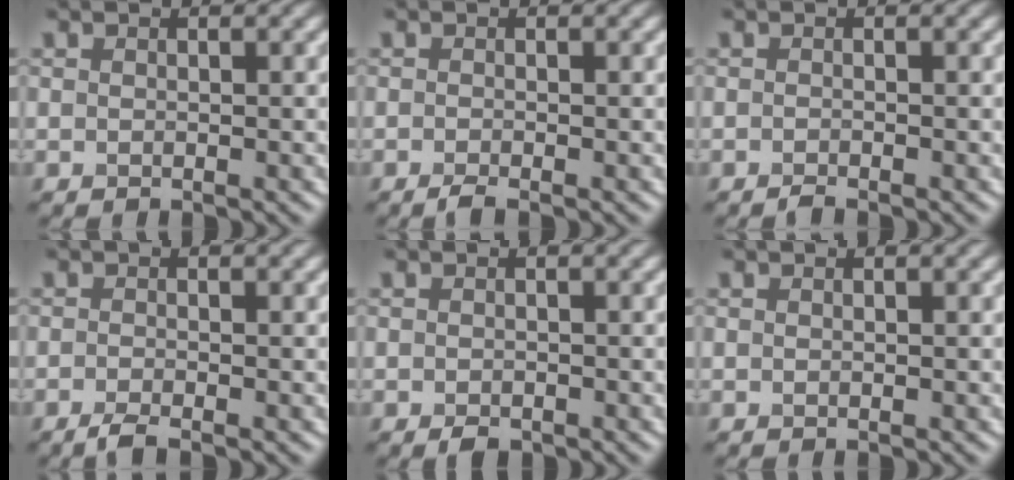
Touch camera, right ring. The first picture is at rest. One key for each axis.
{"total": 1.1, "fx": -0.8, "fy": 0.1, "fz": 0.7, "tx": -0.016, "ty": -0.002, "tz": -0.018}
{"total": 0.7, "fx": -0.7, "fy": 0.1, "fz": 0.3, "tx": -0.005, "ty": 0.002, "tz": -0.015}
{"total": 1.6, "fx": -1.2, "fy": 0.2, "fz": 1.0, "tx": -0.020, "ty": -0.003, "tz": -0.028}
{"total": 1.3, "fx": -0.9, "fy": 0.6, "fz": 0.6, "tx": -0.011, "ty": -0.004, "tz": -0.017}
{"total": 0.0}